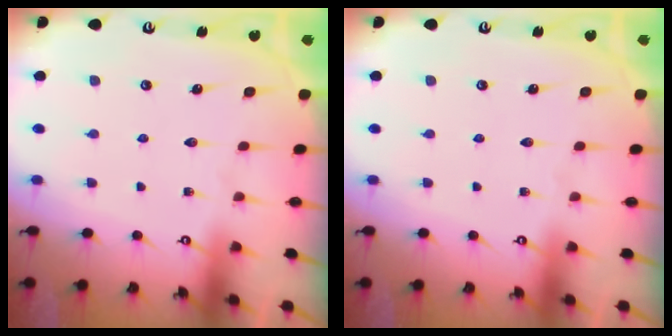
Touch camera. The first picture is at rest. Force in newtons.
{"total": 0.0}